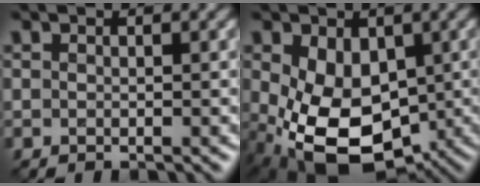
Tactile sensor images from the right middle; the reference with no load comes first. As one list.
[{"total": 9.8, "force": [-1.8, 6.6, 7.0], "torque": [-0.143, -0.035, -0.022]}]